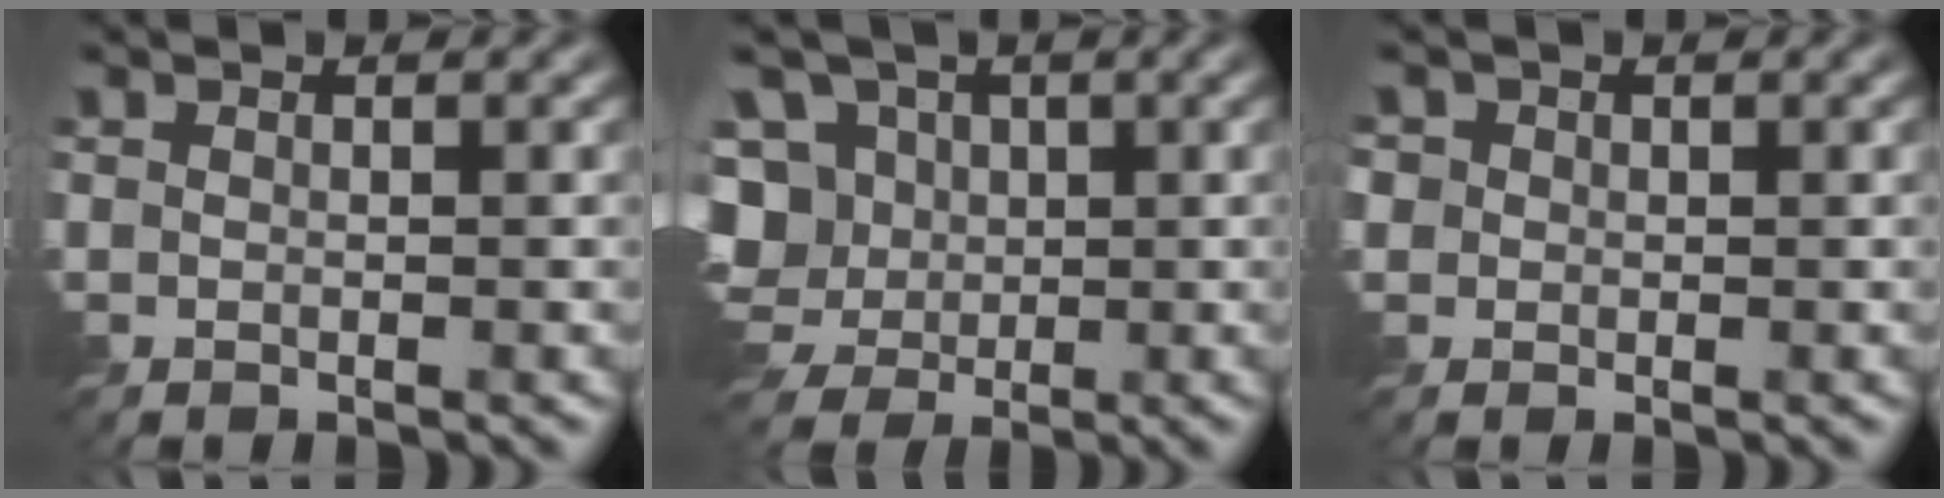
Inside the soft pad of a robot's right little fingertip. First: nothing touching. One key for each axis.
{"total": 9.7, "fx": -0.1, "fy": 8.4, "fz": 4.8, "tx": -0.116, "ty": 0.033, "tz": -0.042}
{"total": 1.5, "fx": 0.3, "fy": 1.5, "fz": 0.3, "tx": -0.009, "ty": -0.008, "tz": 0.010}